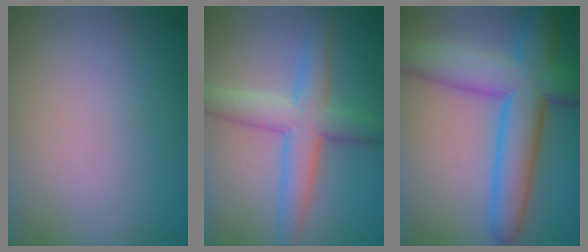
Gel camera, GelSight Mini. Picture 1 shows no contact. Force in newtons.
{"total": 5.2, "press": 5.2, "slide": 0.2}
{"total": 9.0, "press": 9.0, "slide": 0.5}